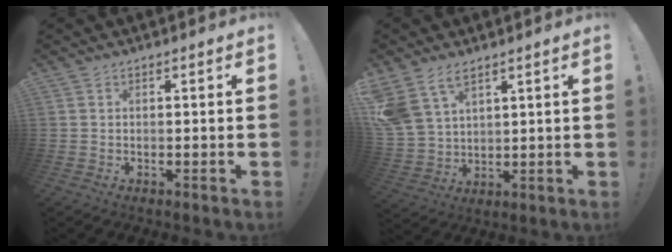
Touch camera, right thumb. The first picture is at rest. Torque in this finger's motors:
{"motor_torque": [1.69, 1.84, 1.60, 0.92, 0.16]}